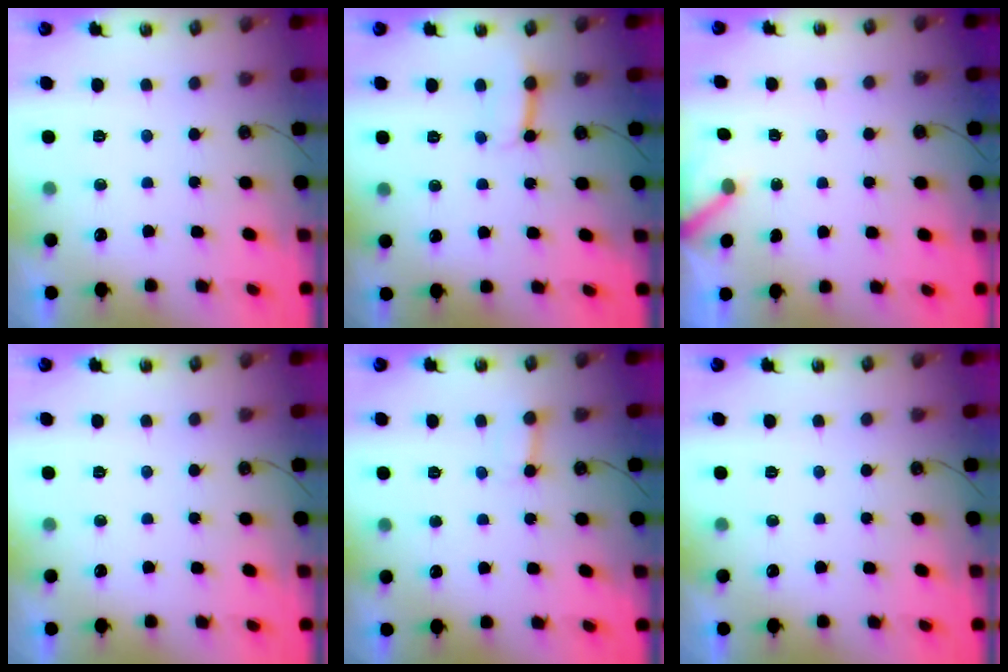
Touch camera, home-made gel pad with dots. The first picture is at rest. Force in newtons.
{"total": 5.3, "press": 5.2, "slide": 0.6}
{"total": 2.8, "press": 2.8, "slide": 0.3}
{"total": 0.0}
{"total": 4.8, "press": 4.8, "slide": 0.1}
{"total": 0.0}